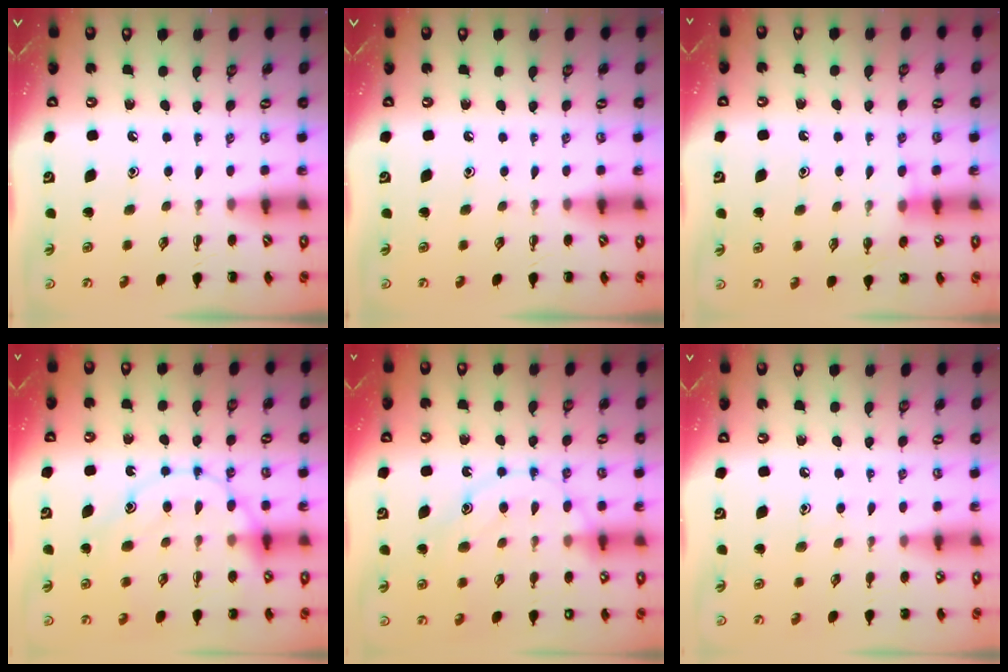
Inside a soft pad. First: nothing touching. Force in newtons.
{"total": 0.0}
{"total": 6.7, "press": 6.5, "slide": 1.3}
{"total": 15.9, "press": 15.9, "slide": 1.4}
{"total": 13.2, "press": 13.2, "slide": 0.7}
{"total": 4.8, "press": 4.6, "slide": 1.2}